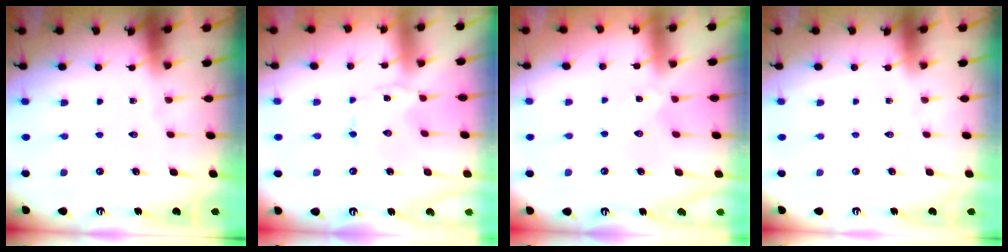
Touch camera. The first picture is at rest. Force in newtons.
{"total": 0.0}
{"total": 0.0}
{"total": 0.0}